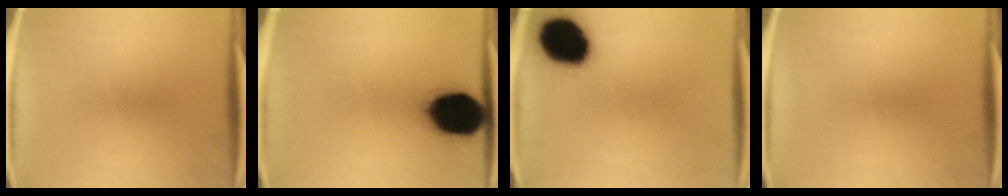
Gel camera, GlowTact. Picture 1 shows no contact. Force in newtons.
{"total": 19.5}
{"total": 17.2}
{"total": 0.0}